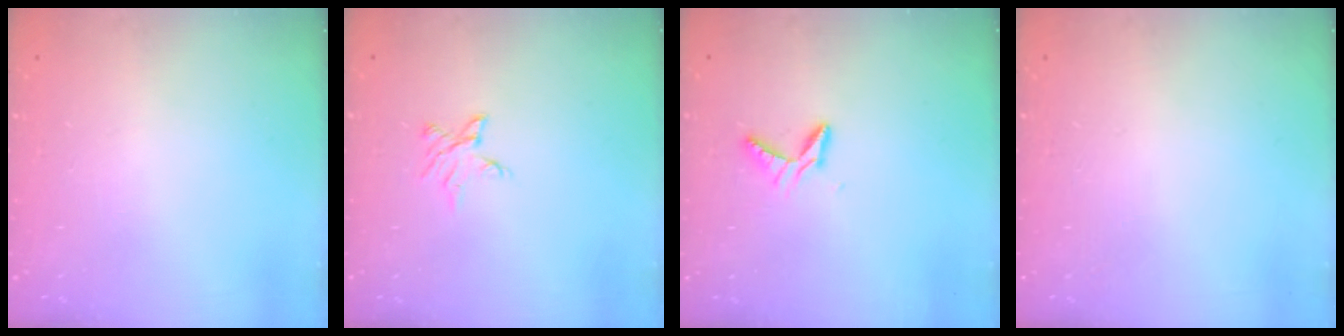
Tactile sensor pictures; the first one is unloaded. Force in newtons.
{"total": 4.0, "press": 4.0, "slide": 0.5}
{"total": 4.6, "press": 4.6, "slide": 0.4}
{"total": 0.0}